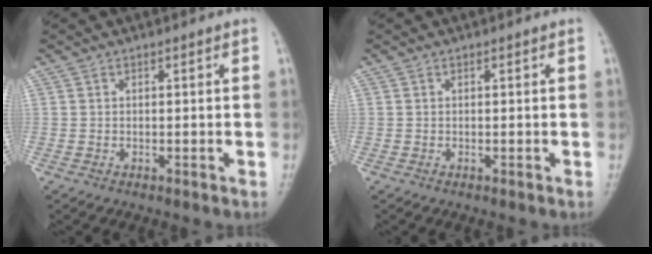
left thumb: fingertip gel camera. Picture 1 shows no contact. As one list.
[{"total": 0.0}]